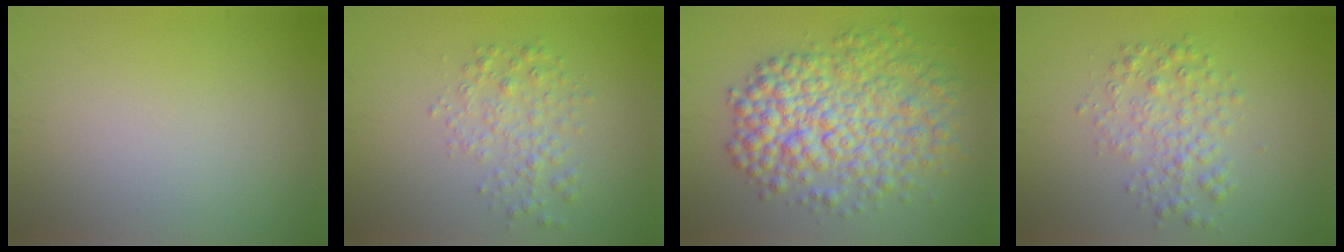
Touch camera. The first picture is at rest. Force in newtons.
{"total": 2.5, "press": 2.5, "slide": 0.1}
{"total": 8.5, "press": 8.5, "slide": 0.1}
{"total": 3.1, "press": 3.1, "slide": 0.0}